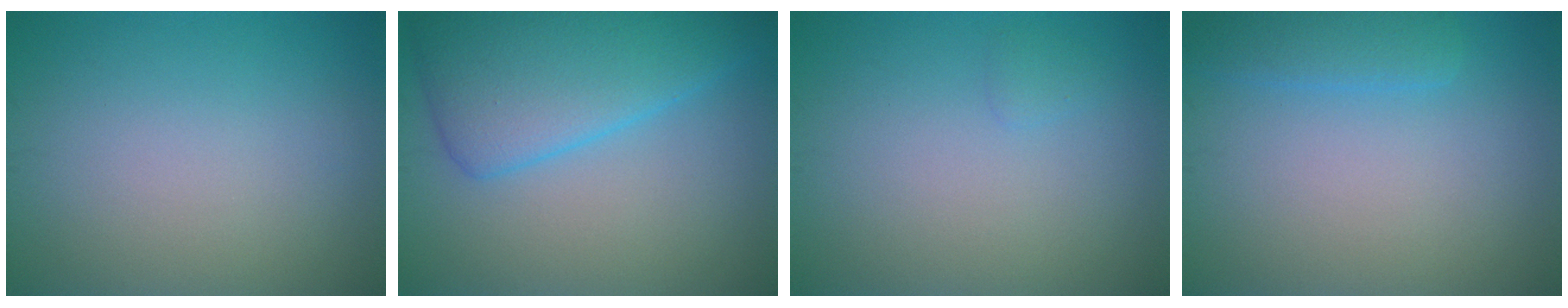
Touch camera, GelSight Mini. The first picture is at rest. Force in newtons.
{"total": 7.5, "press": 7.5, "slide": 0.3}
{"total": 0.6, "press": 0.6, "slide": 0.1}
{"total": 2.2, "press": 2.2, "slide": 0.1}